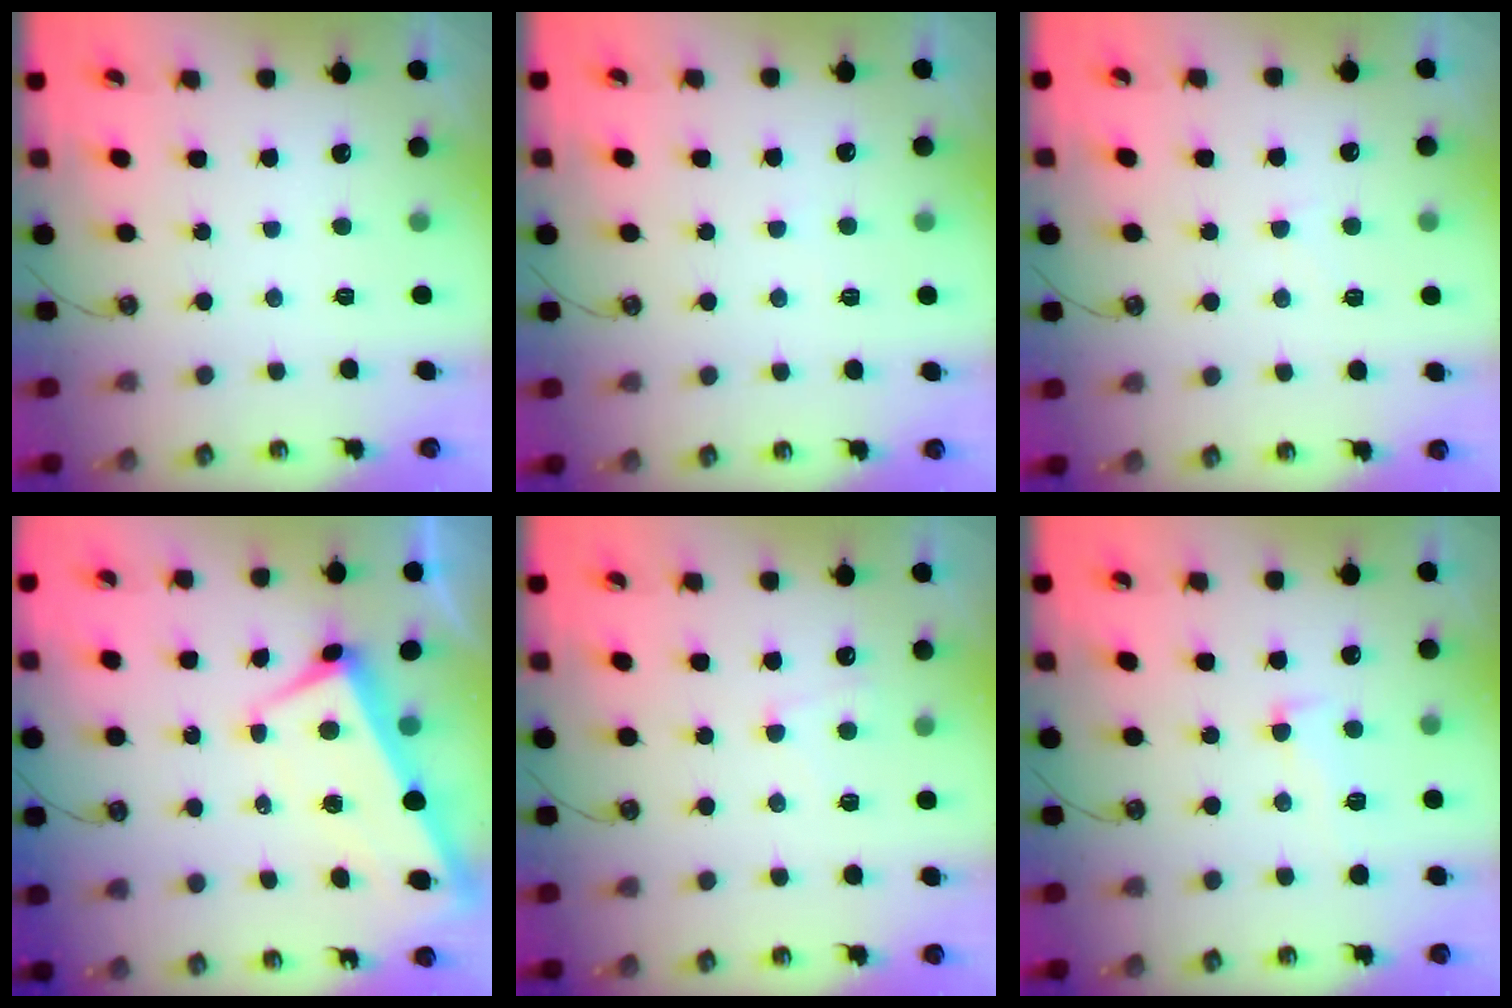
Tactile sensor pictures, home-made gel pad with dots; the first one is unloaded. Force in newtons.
{"total": 2.3, "press": 2.3, "slide": 0.2}
{"total": 4.7, "press": 4.7, "slide": 0.7}
{"total": 1.1, "press": 0.2, "slide": 1.1}
{"total": 1.3, "press": 1.1, "slide": 0.6}
{"total": 1.5, "press": 0.3, "slide": 1.5}